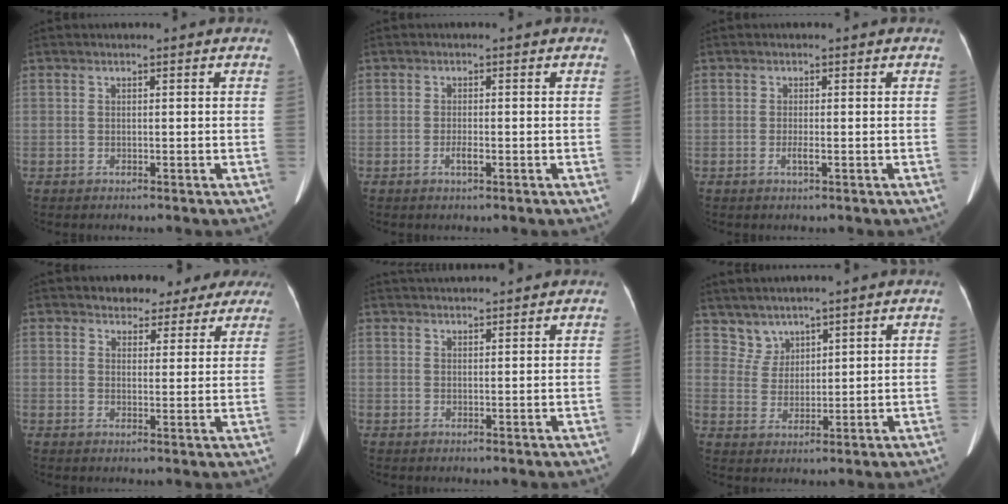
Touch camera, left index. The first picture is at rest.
{"total": 1.3, "force": [-1.0, 0.2, 0.8], "torque": [-0.017, -0.019, -0.019]}
{"total": 1.1, "force": [-0.7, 0.2, 0.9], "torque": [-0.020, -0.018, -0.015]}
{"total": 9.5, "force": [7.9, 4.6, 2.4], "torque": [0.000, -0.005, 0.077]}
{"total": 7.0, "force": [6.5, 0.8, 2.3], "torque": [-0.034, 0.019, 0.090]}
{"total": 3.7, "force": [3.2, 1.9, -0.5], "torque": [0.010, -0.003, 0.070]}